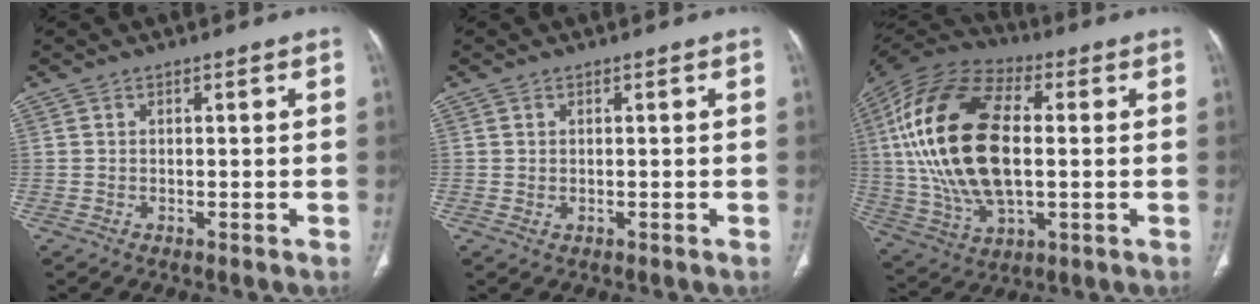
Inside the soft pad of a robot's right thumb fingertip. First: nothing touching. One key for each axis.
{"total": 0.5, "fx": 0.1, "fy": 0.4, "fz": 0.4, "tx": -0.010, "ty": -0.003, "tz": 0.005}
{"total": 25.8, "fx": 1.7, "fy": 13.6, "fz": 21.8, "tx": -0.445, "ty": 0.003, "tz": 0.030}